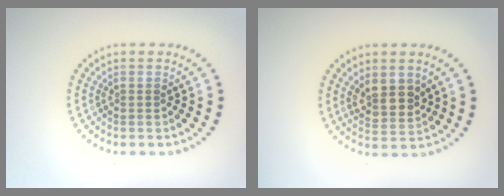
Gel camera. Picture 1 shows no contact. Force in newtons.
{"total": 3.0, "press": 2.7, "slide": 1.3}